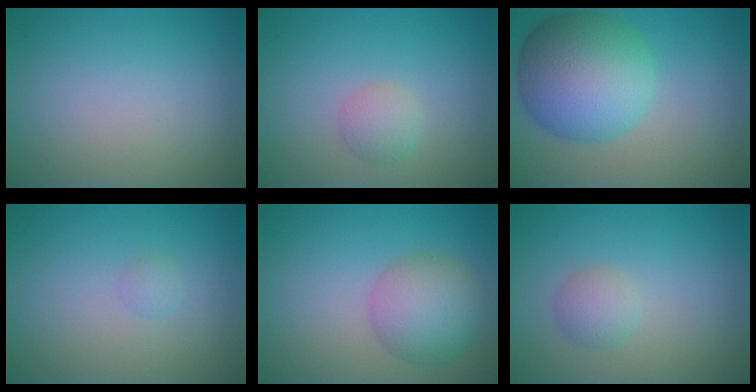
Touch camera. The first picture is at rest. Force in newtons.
{"total": 1.8, "press": 1.8, "slide": 0.1}
{"total": 10.0, "press": 10.0, "slide": 0.1}
{"total": 0.7, "press": 0.7, "slide": 0.0}
{"total": 5.2, "press": 5.2, "slide": 0.2}
{"total": 1.8, "press": 1.8, "slide": 0.0}